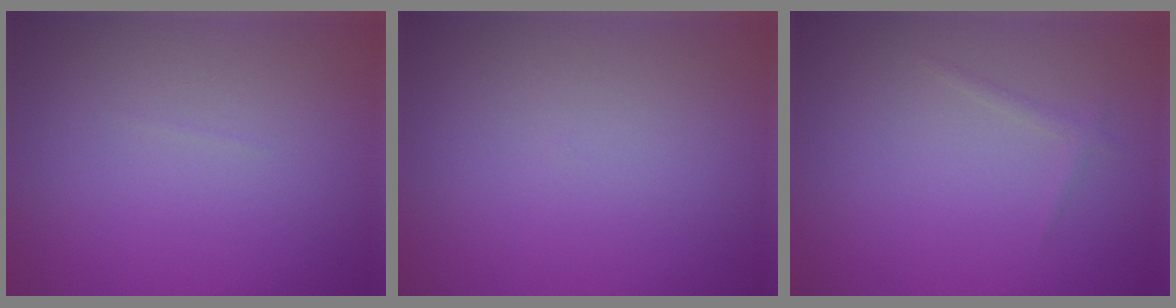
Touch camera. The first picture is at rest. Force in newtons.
{"total": 0.0}
{"total": 0.7, "press": 0.7, "slide": 0.0}